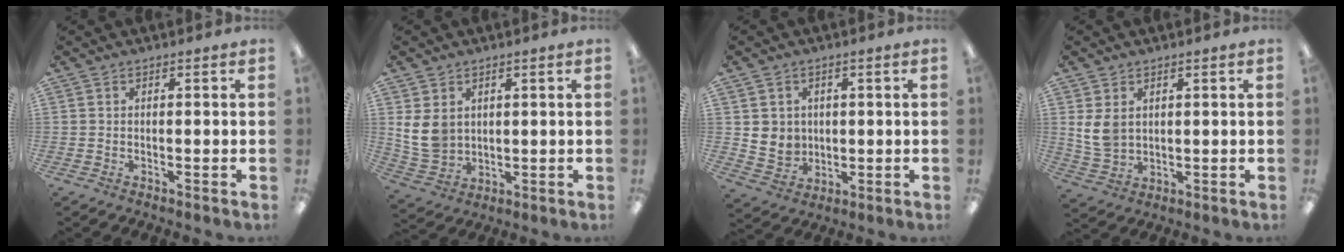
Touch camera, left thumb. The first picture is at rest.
{"total": 8.0, "force": [2.4, 6.5, 4.1], "torque": [-0.091, -0.002, 0.046]}
{"total": 5.5, "force": [1.5, 5.2, 0.7], "torque": [-0.016, -0.002, 0.032]}
{"total": 6.3, "force": [2.0, 4.8, 3.7], "torque": [-0.080, -0.001, 0.038]}